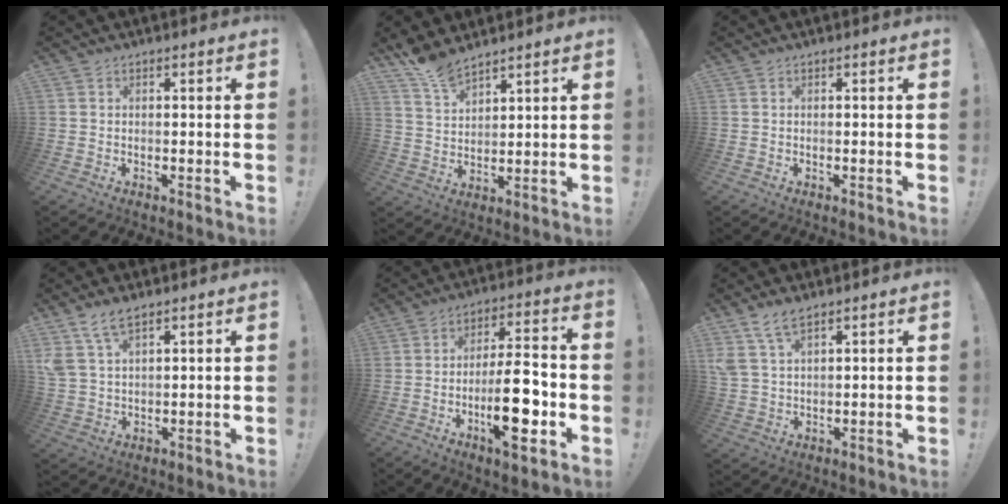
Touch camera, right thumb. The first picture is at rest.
{"total": 8.0, "force": [7.2, 2.5, 2.4], "torque": [-0.046, -0.048, 0.137]}
{"total": 0.0}
{"total": 6.9, "force": [4.8, 3.1, 3.9], "torque": [-0.069, -0.015, 0.093]}
{"total": 16.7, "force": [-4.8, 5.0, 15.2], "torque": [-0.239, 0.010, -0.078]}
{"total": 6.7, "force": [4.7, 2.9, 3.7], "torque": [-0.074, -0.014, 0.092]}